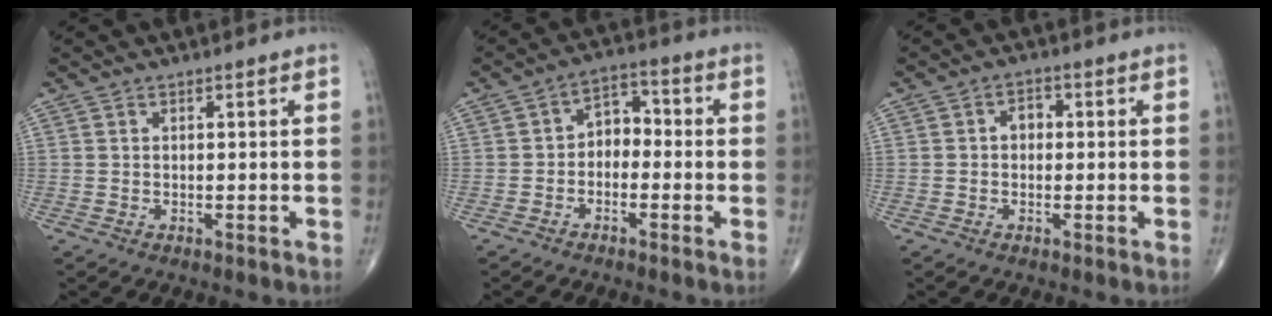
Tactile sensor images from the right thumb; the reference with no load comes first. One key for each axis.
{"total": 5.6, "fx": -1.0, "fy": 4.0, "fz": 3.7, "tx": -0.035, "ty": 0.031, "tz": -0.034}
{"total": 2.8, "fx": 0.1, "fy": 2.1, "fz": 1.8, "tx": -0.016, "ty": 0.013, "tz": -0.004}